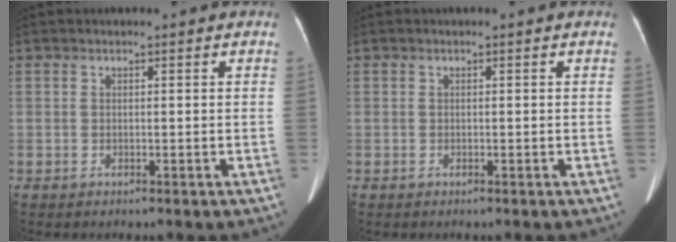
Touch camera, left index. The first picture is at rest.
{"total": 0.0}